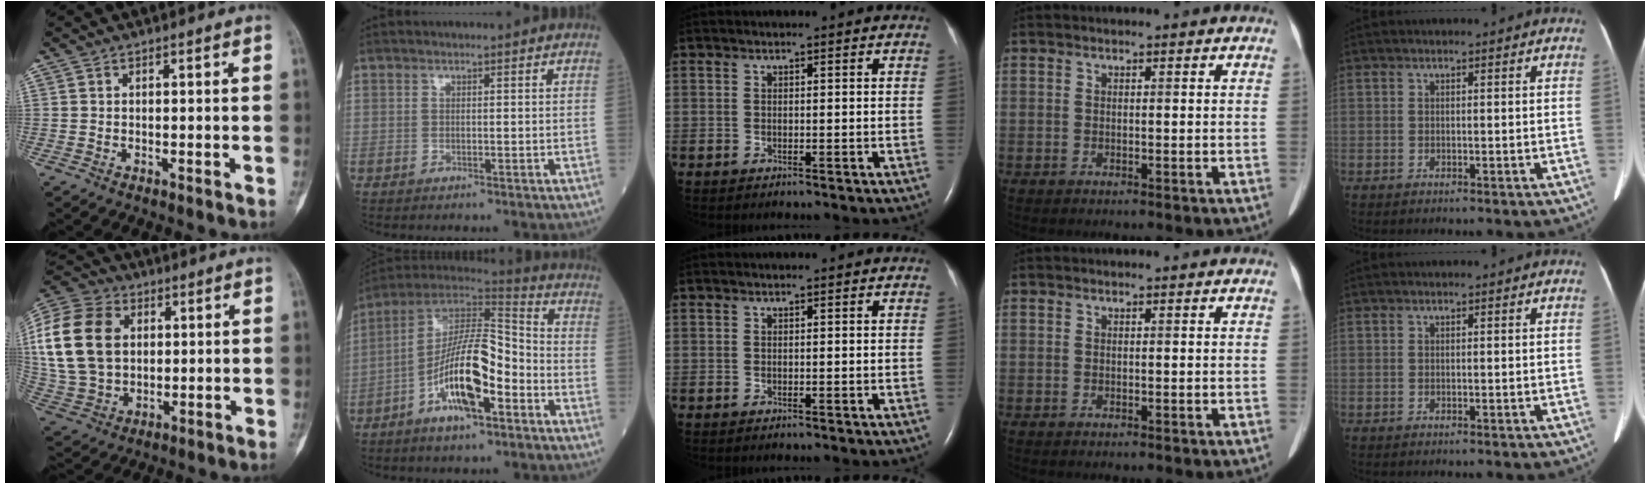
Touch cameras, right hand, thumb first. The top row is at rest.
{"thumb": {"total": 19.3, "force": [3.7, 14.1, 12.6], "torque": [-0.241, 0.006, 0.072]}, "index": {"total": 15.7, "force": [-6.0, 4.2, 13.9], "torque": [-0.257, 0.013, -0.101]}}